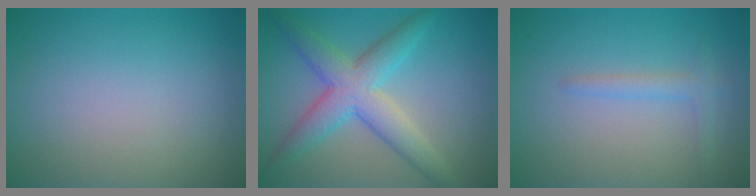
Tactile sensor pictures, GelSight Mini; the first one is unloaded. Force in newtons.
{"total": 5.8, "press": 5.8, "slide": 0.1}
{"total": 1.4, "press": 1.4, "slide": 0.2}